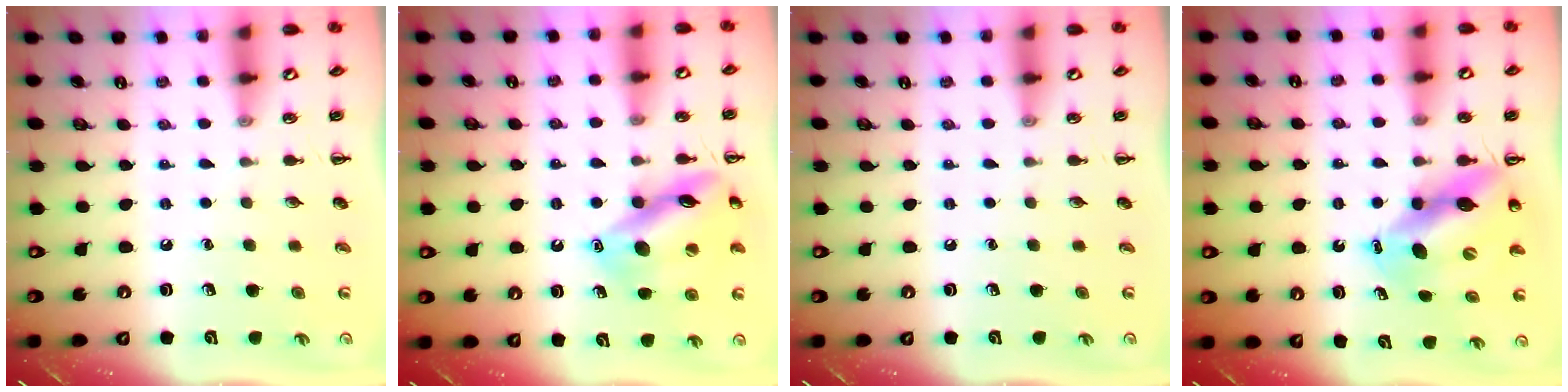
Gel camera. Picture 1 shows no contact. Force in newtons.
{"total": 14.0, "press": 13.9, "slide": 1.4}
{"total": 0.0}
{"total": 11.1, "press": 10.7, "slide": 3.0}